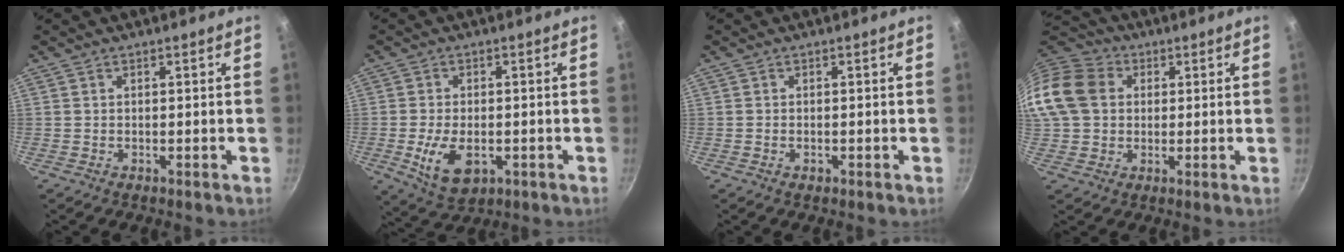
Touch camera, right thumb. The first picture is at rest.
{"total": 8.8, "force": [-2.1, 5.2, 6.8], "torque": [-0.120, -0.002, -0.026]}
{"total": 0.8, "force": [-0.4, 0.5, 0.5], "torque": [-0.008, 0.000, -0.006]}
{"total": 17.1, "force": [2.9, 13.9, 9.4], "torque": [-0.187, 0.032, 0.041]}